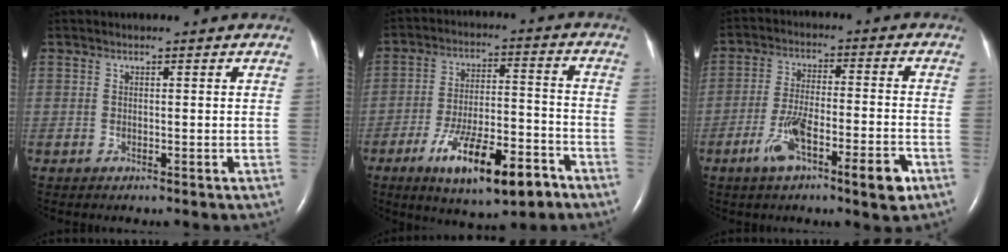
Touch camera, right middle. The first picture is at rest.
{"total": 14.0, "force": [-8.0, 3.8, 10.9], "torque": [-0.186, -0.001, -0.123]}
{"total": 10.6, "force": [-5.3, 1.8, 9.0], "torque": [-0.159, -0.001, -0.086]}